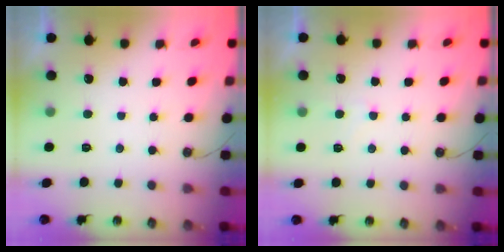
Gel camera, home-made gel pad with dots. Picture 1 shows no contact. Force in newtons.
{"total": 5.2, "press": 5.1, "slide": 0.7}